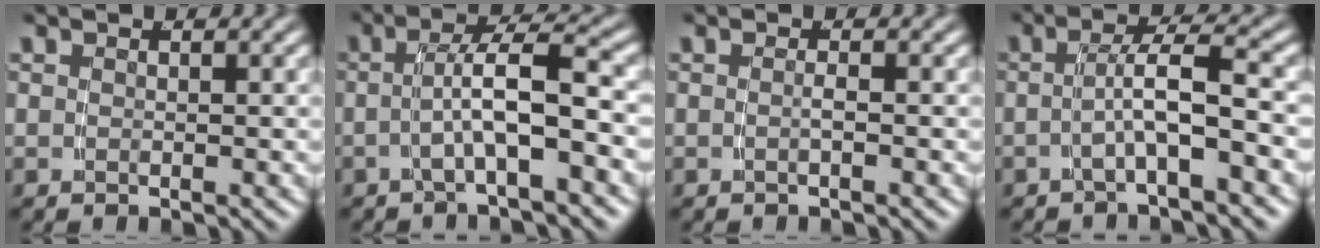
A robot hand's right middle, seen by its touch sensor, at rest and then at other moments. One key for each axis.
{"total": 4.2, "fx": -1.4, "fy": 0.5, "fz": 3.9, "tx": -0.061, "ty": 0.011, "tz": -0.025}
{"total": 0.8, "fx": -0.6, "fy": -0.4, "fz": 0.5, "tx": -0.009, "ty": 0.000, "tz": -0.010}
{"total": 3.5, "fx": -1.8, "fy": -0.1, "fz": 3.0, "tx": -0.049, "ty": 0.009, "tz": -0.030}